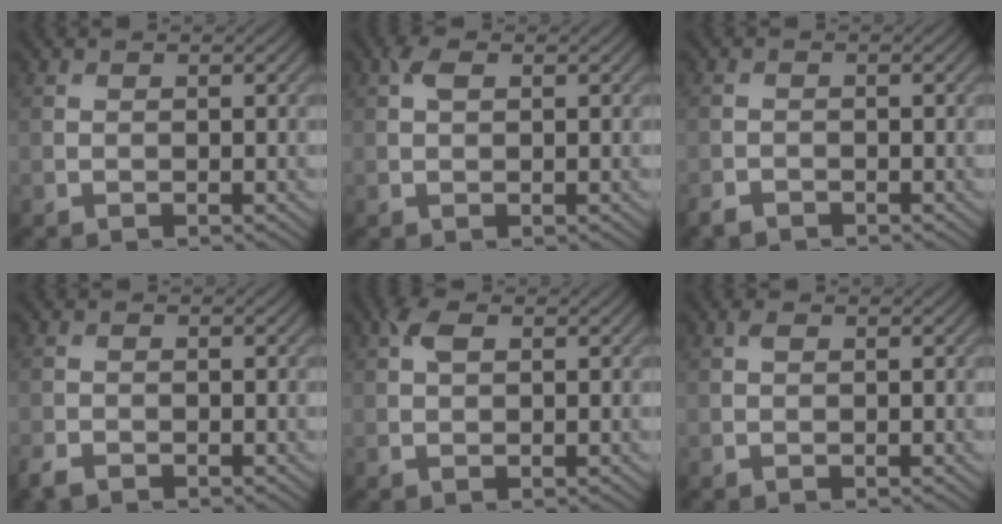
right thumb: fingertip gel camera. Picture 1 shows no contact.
{"total": 1.8, "force": [0.7, 1.0, 1.4], "torque": [-0.030, 0.005, 0.010]}
{"total": 1.6, "force": [-1.4, 0.6, 0.4], "torque": [-0.011, -0.004, -0.033]}
{"total": 1.8, "force": [-1.5, 0.8, 0.8], "torque": [-0.022, -0.006, -0.036]}
{"total": 2.4, "force": [0.9, 1.3, 1.8], "torque": [-0.041, 0.007, 0.014]}
{"total": 0.7, "force": [0.3, 0.3, 0.5], "torque": [-0.012, 0.002, 0.004]}